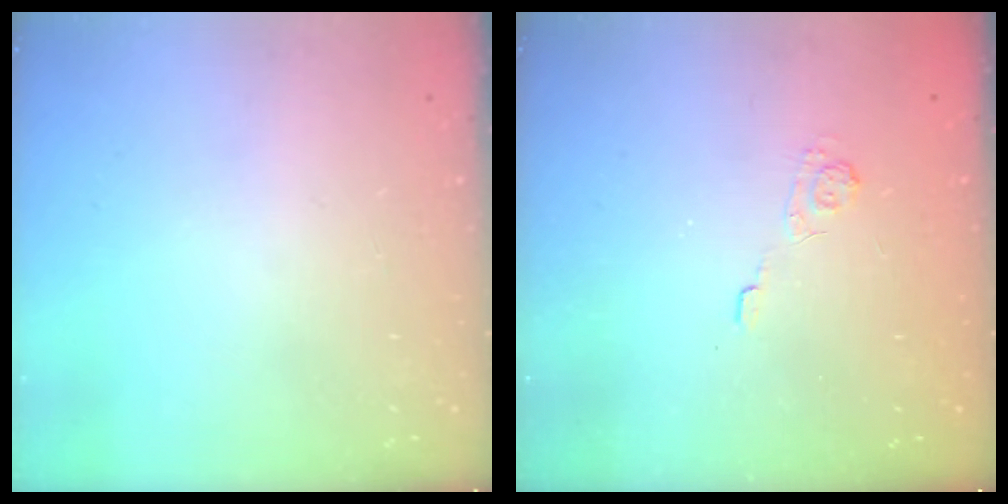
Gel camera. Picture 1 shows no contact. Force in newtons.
{"total": 1.9, "press": 1.3, "slide": 1.3}